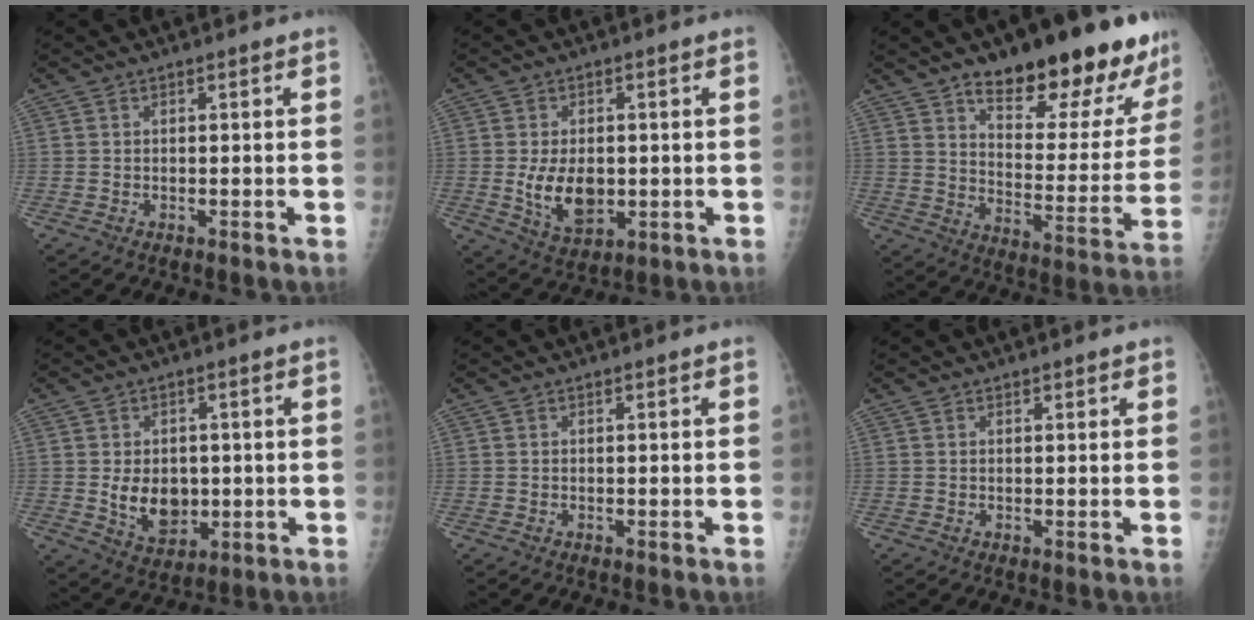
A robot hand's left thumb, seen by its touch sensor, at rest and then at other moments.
{"total": 8.9, "force": [-0.7, 5.7, 6.9], "torque": [-0.102, -0.013, 0.000]}
{"total": 24.6, "force": [17.2, 7.9, 15.6], "torque": [-0.167, -0.088, 0.246]}
{"total": 8.6, "force": [-0.2, 6.3, 5.7], "torque": [-0.061, -0.009, 0.013]}
{"total": 0.0}
{"total": 0.8, "force": [0.6, 0.4, 0.2], "torque": [0.002, -0.004, 0.006]}